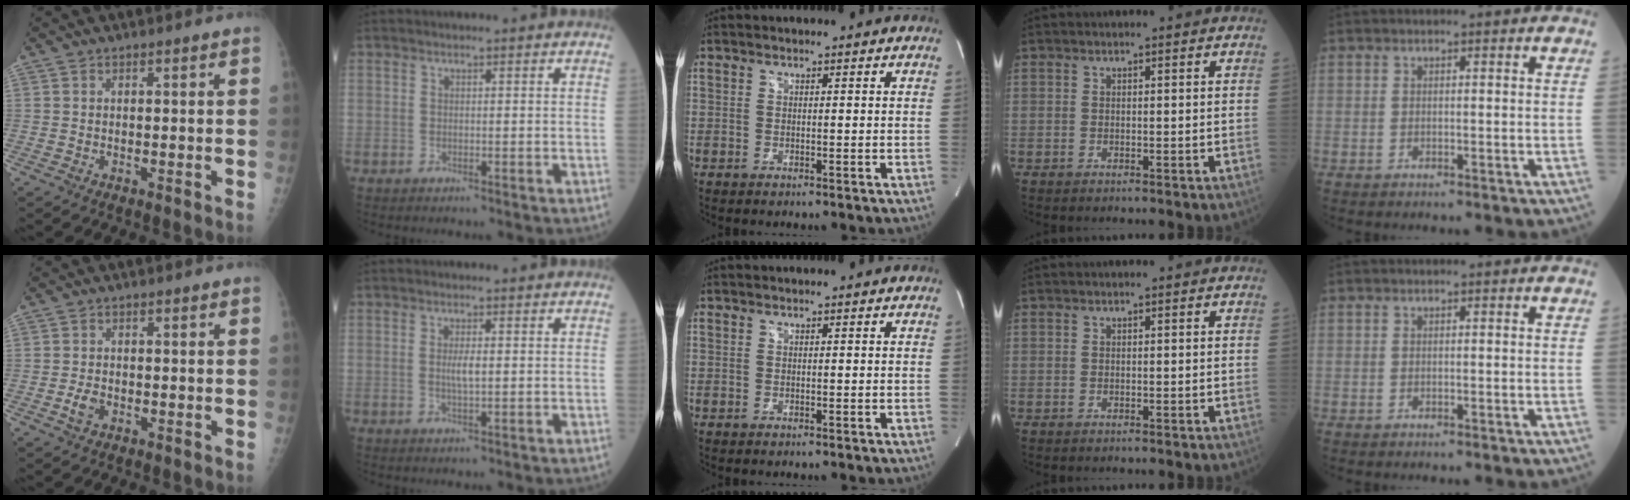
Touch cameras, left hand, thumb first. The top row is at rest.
{"thumb": {"total": 2.4, "force": [-0.9, 1.6, 1.6], "torque": [-0.030, 0.002, -0.016]}, "index": {"total": 2.1, "force": [-0.1, 0.3, 2.1], "torque": [-0.045, -0.005, 0.000]}}